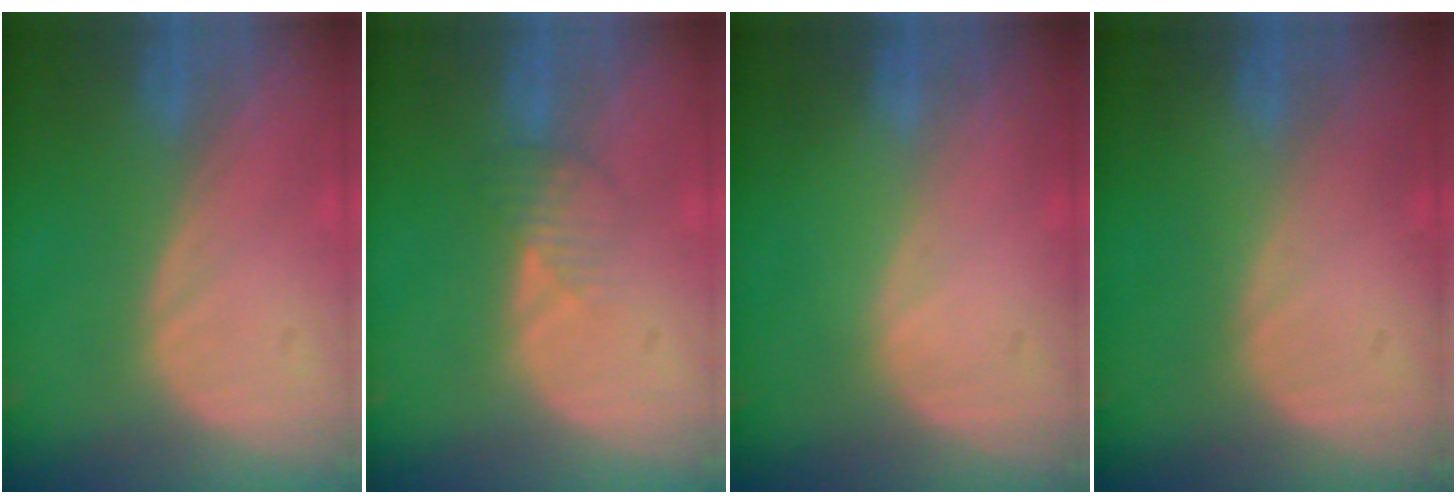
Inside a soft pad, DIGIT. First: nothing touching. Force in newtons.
{"total": 2.4, "press": 2.4, "slide": 0.1}
{"total": 0.0}
{"total": 0.0}